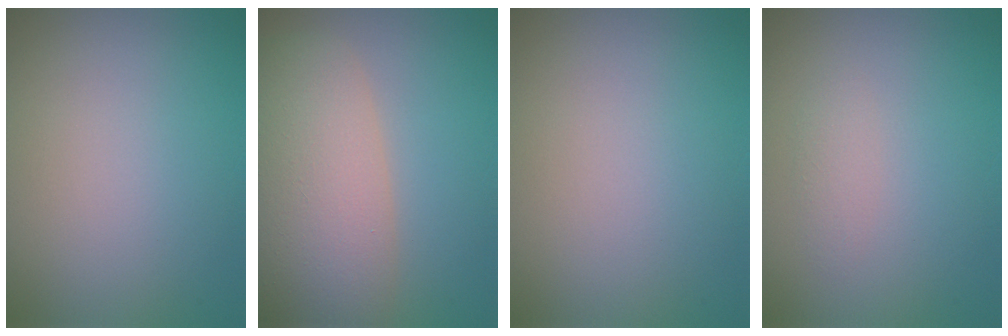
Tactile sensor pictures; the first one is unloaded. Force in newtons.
{"total": 9.7, "press": 9.7, "slide": 0.6}
{"total": 0.0}
{"total": 1.0, "press": 1.0, "slide": 0.1}